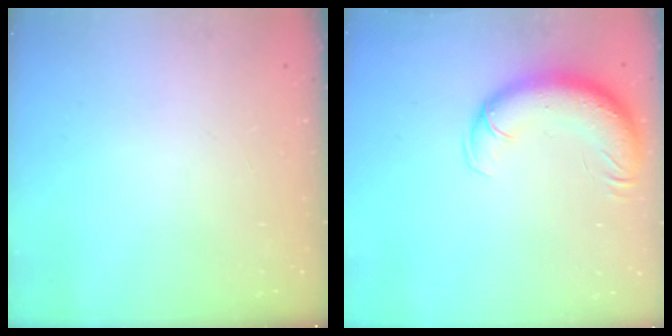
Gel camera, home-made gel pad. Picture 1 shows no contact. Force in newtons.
{"total": 13.6, "press": 13.1, "slide": 3.5}